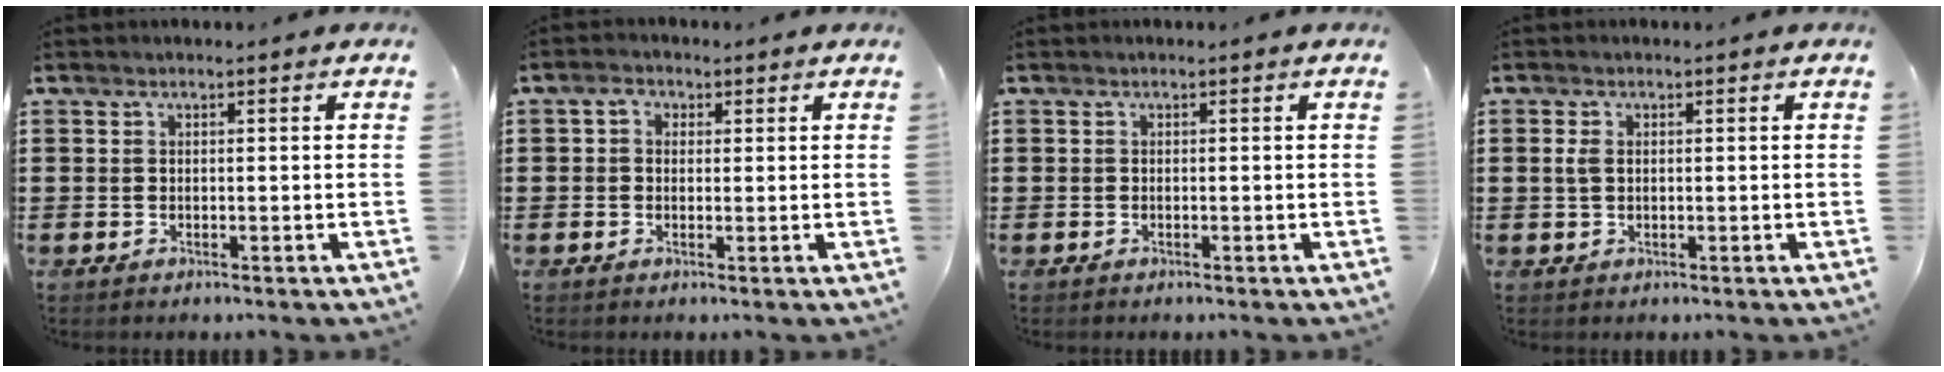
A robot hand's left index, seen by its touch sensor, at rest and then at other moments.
{"total": 2.1, "force": [0.6, 1.8, 0.9], "torque": [-0.025, 0.010, 0.007]}
{"total": 0.0}
{"total": 1.9, "force": [0.3, 1.1, 1.5], "torque": [-0.040, 0.004, 0.002]}